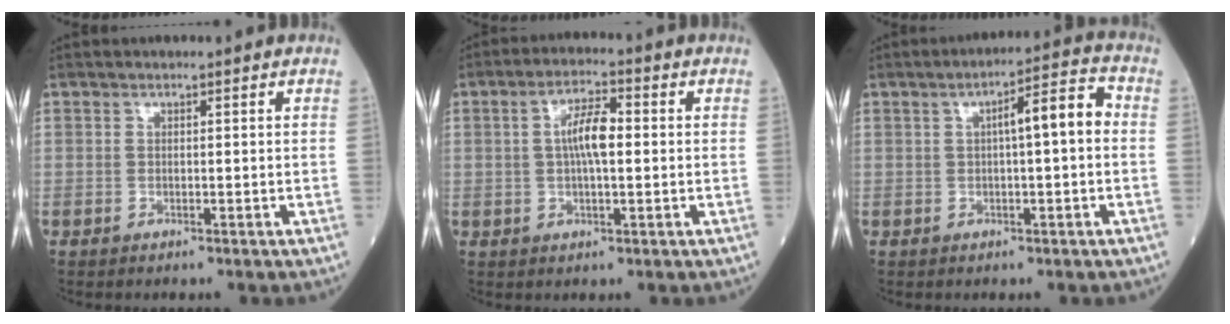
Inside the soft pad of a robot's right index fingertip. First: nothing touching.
{"total": 5.9, "force": [0.5, 1.5, 5.7], "torque": [-0.108, 0.012, 0.006]}
{"total": 6.7, "force": [0.6, 0.9, 6.6], "torque": [-0.101, 0.022, 0.005]}